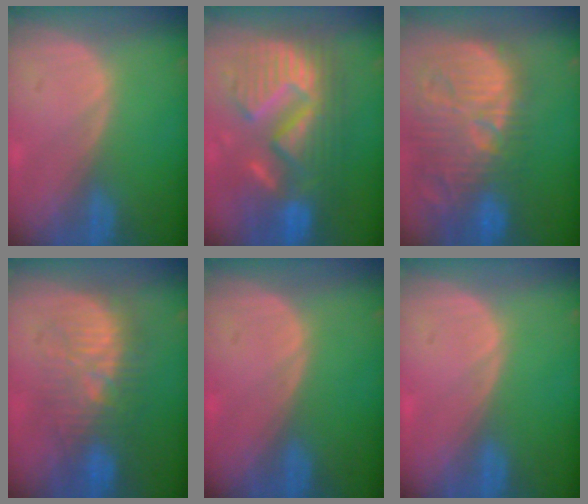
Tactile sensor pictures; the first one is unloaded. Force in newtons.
{"total": 13.2, "press": 13.2, "slide": 1.2}
{"total": 15.3, "press": 13.2, "slide": 7.6}
{"total": 9.6, "press": 9.5, "slide": 1.0}
{"total": 0.0}
{"total": 0.0}